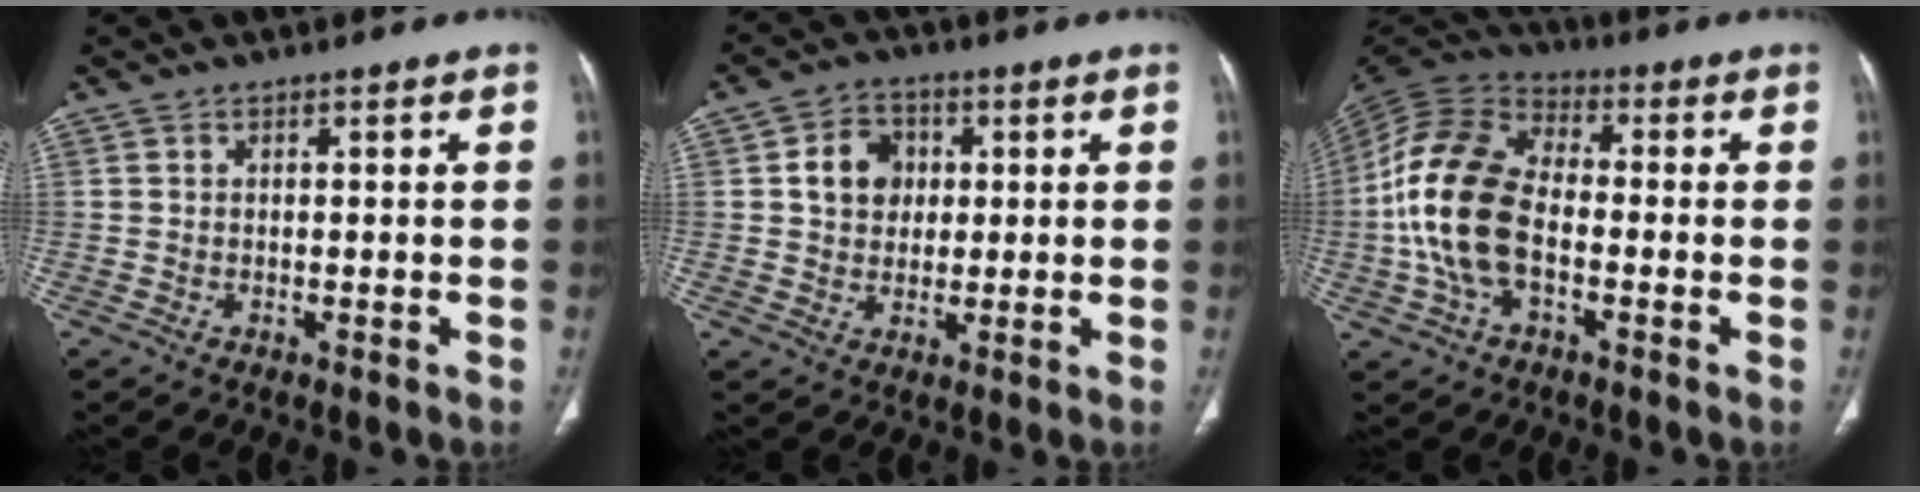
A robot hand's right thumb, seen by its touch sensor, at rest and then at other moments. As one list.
[{"total": 7.2, "force": [1.3, 6.0, 3.8], "torque": [-0.035, 0.002, 0.019]}, {"total": 16.3, "force": [-2.4, 9.7, 12.9], "torque": [-0.267, 0.029, -0.051]}]